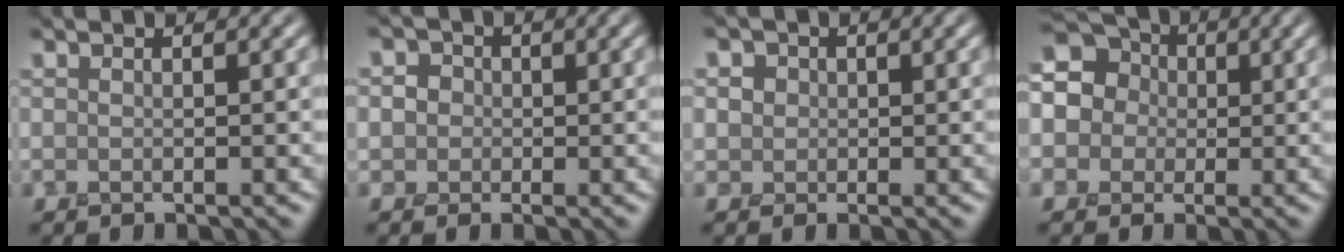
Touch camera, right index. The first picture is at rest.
{"total": 2.2, "force": [-0.1, 2.1, 0.7], "torque": [0.006, 0.004, -0.014]}
{"total": 2.4, "force": [0.5, 2.2, 0.8], "torque": [-0.010, 0.007, 0.000]}
{"total": 14.8, "force": [3.9, 13.1, 5.7], "torque": [-0.138, 0.041, 0.023]}